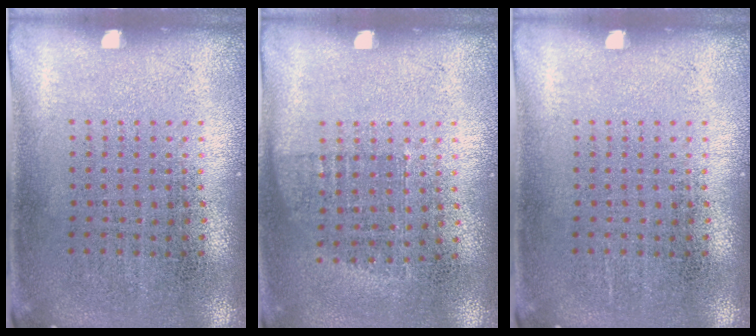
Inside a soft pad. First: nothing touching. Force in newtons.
{"total": 0.8, "press": 0.7, "slide": 0.4}
{"total": 0.0}